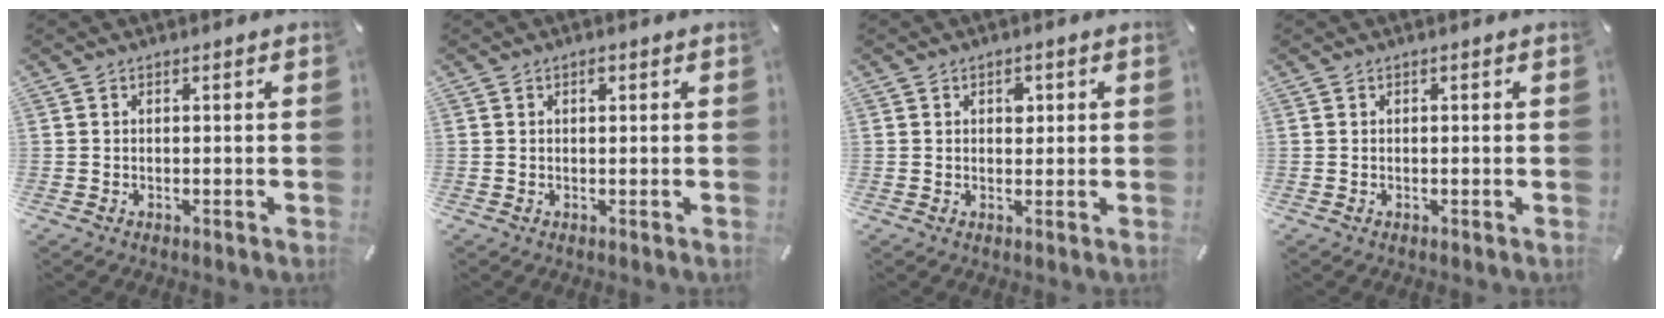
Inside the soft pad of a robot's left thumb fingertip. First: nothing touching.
{"total": 1.1, "force": [0.4, 0.7, 0.8], "torque": [-0.008, 0.001, 0.004]}
{"total": 2.3, "force": [0.8, 1.7, 1.4], "torque": [0.002, -0.007, 0.005]}
{"total": 0.0}